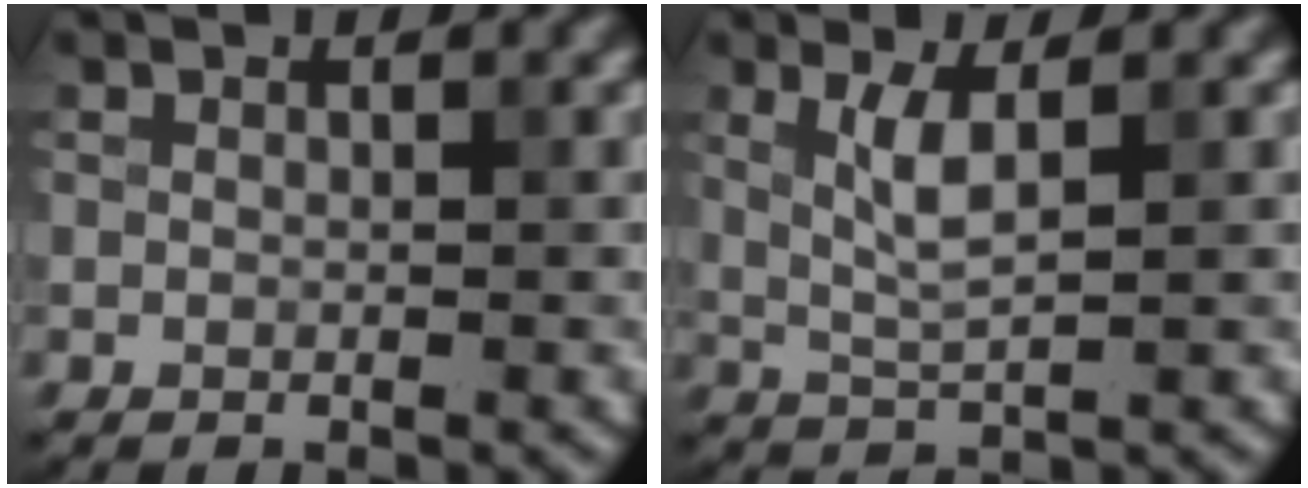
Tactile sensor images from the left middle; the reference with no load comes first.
{"total": 2.9, "force": [0.9, 0.6, 2.7], "torque": [-0.060, -0.002, 0.021]}